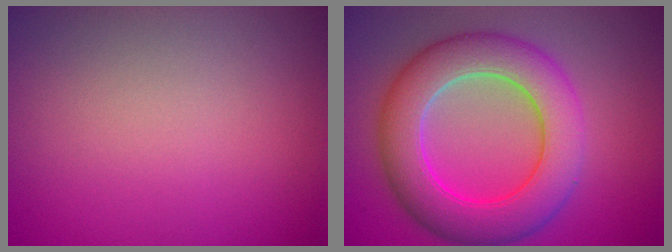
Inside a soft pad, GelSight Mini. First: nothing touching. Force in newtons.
{"total": 8.3, "press": 8.3, "slide": 0.4}